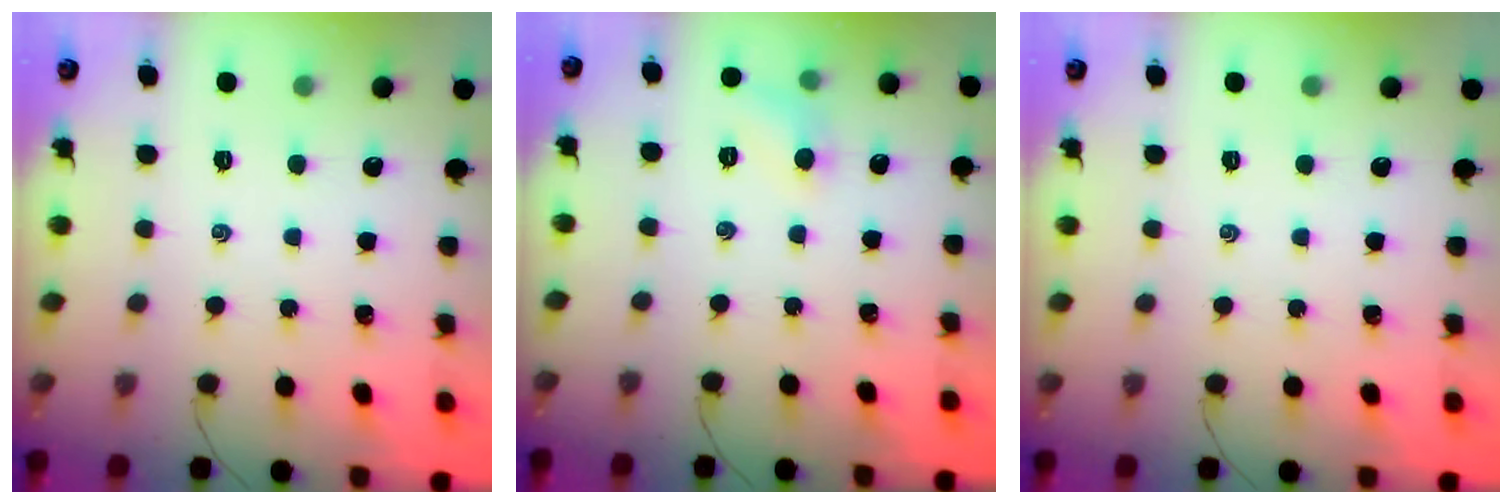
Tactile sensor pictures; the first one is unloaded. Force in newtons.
{"total": 5.5, "press": 5.3, "slide": 1.4}
{"total": 0.0}